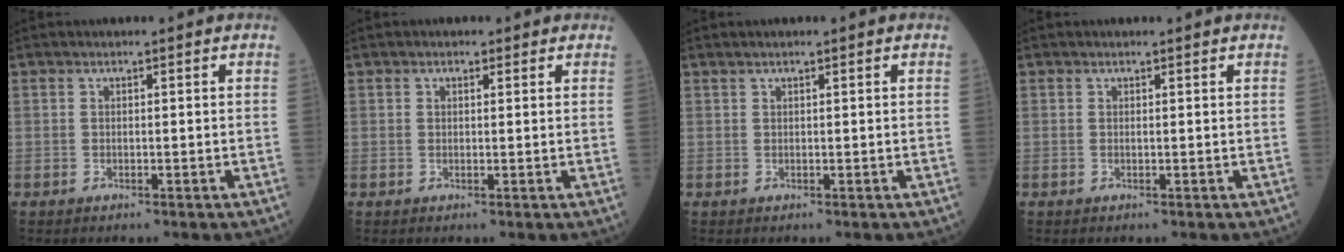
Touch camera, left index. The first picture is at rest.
{"total": 1.5, "force": [0.8, 1.3, 0.0], "torque": [0.007, 0.003, 0.009]}
{"total": 1.5, "force": [1.2, 0.3, 0.8], "torque": [-0.016, 0.022, 0.023]}
{"total": 0.7, "force": [0.6, 0.1, 0.2], "torque": [-0.012, 0.002, 0.006]}